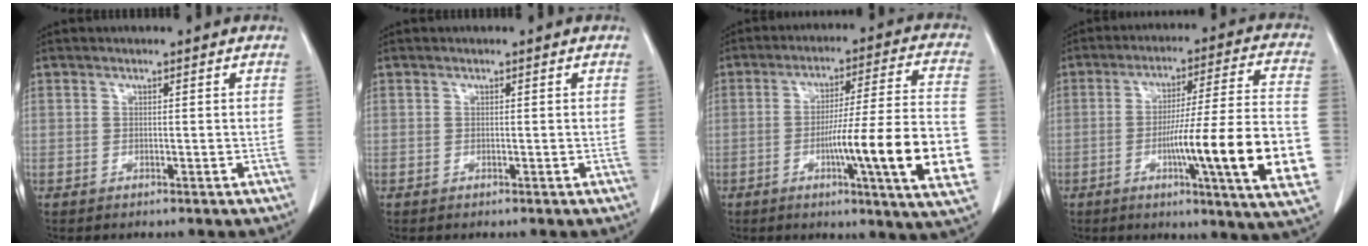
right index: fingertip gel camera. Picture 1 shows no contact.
{"total": 0.0}
{"total": 19.3, "force": [-4.7, -0.3, 18.7], "torque": [-0.230, -0.003, -0.067]}
{"total": 20.8, "force": [-5.1, -0.2, 20.2], "torque": [-0.252, -0.005, -0.073]}